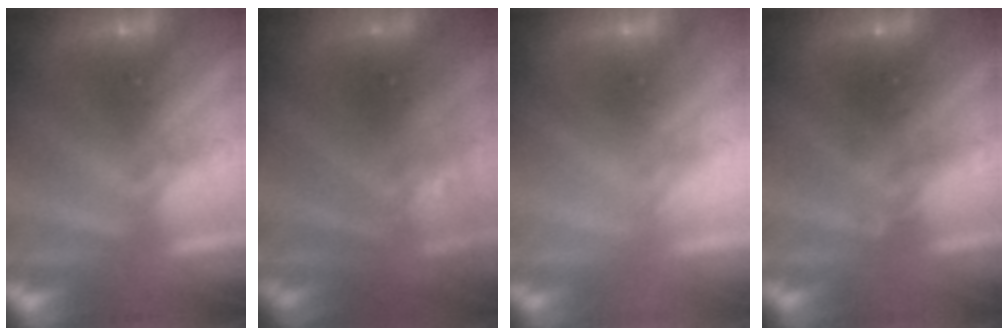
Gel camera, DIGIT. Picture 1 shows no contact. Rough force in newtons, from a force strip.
{"total": 2.8}
{"total": 2.1}
{"total": 2.8}